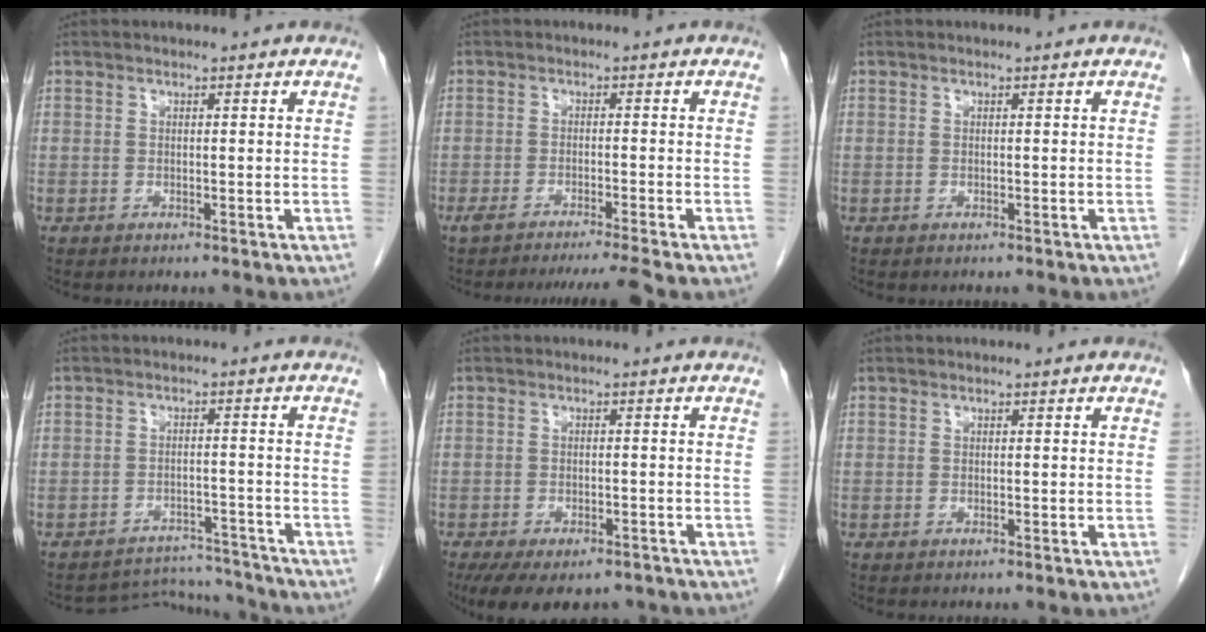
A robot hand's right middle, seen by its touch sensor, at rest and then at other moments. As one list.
[{"total": 7.5, "force": [-6.5, -1.8, 3.2], "torque": [-0.027, -0.013, -0.098]}, {"total": 0.5, "force": [0.3, -0.3, -0.3], "torque": [0.001, -0.001, 0.002]}, {"total": 7.0, "force": [-6.6, 0.3, -2.4], "torque": [0.033, 0.022, -0.093]}, {"total": 10.7, "force": [-7.9, 4.9, 5.3], "torque": [-0.097, -0.010, -0.108]}, {"total": 0.0}]